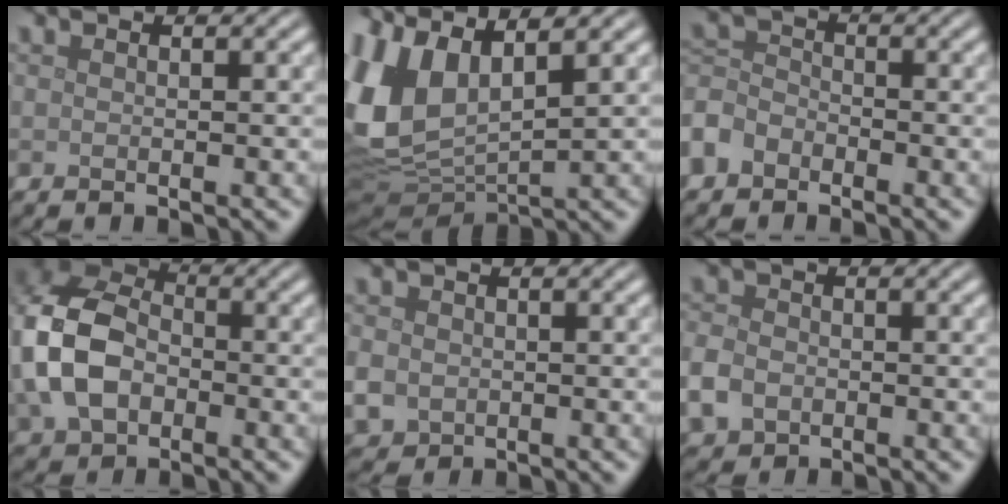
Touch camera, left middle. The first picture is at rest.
{"total": 10.4, "force": [3.1, 5.9, 8.0], "torque": [-0.216, 0.000, 0.061]}
{"total": 3.6, "force": [-2.3, 2.5, 1.1], "torque": [-0.029, 0.006, -0.065]}
{"total": 10.2, "force": [-1.4, 7.5, 6.8], "torque": [-0.177, -0.004, -0.037]}
{"total": 3.3, "force": [-0.5, 3.0, 1.4], "torque": [-0.035, -0.009, -0.002]}
{"total": 3.3, "force": [-1.3, 2.6, 1.6], "torque": [-0.038, -0.003, -0.031]}